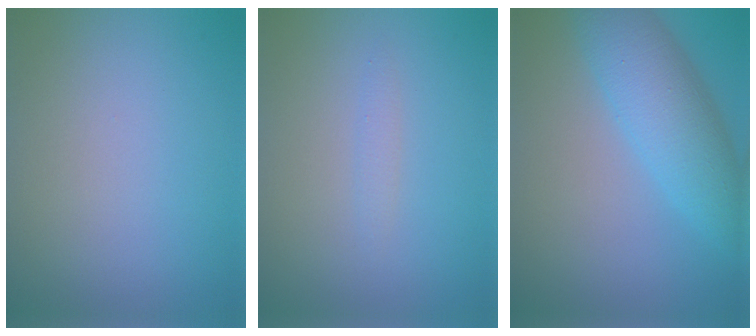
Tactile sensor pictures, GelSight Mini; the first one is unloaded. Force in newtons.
{"total": 0.8, "press": 0.8, "slide": 0.0}
{"total": 6.4, "press": 6.4, "slide": 0.2}